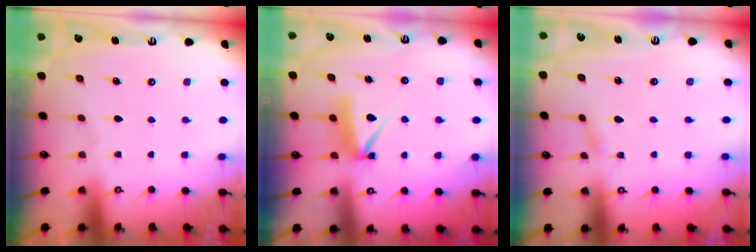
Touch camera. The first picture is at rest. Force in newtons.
{"total": 7.5, "press": 7.5, "slide": 0.7}
{"total": 1.5, "press": 1.5, "slide": 0.1}